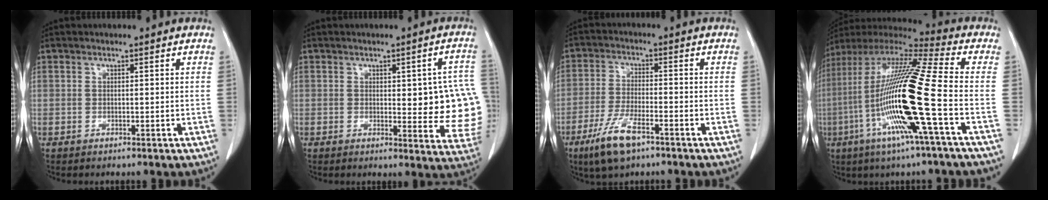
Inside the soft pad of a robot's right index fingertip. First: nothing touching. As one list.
[{"total": 12.2, "force": [0.4, 4.0, 11.5], "torque": [-0.107, 0.005, 0.006]}, {"total": 8.2, "force": [-5.1, 2.0, 6.1], "torque": [-0.126, -0.013, -0.093]}, {"total": 21.8, "force": [-5.1, -0.4, 21.2], "torque": [-0.434, -0.022, -0.114]}]